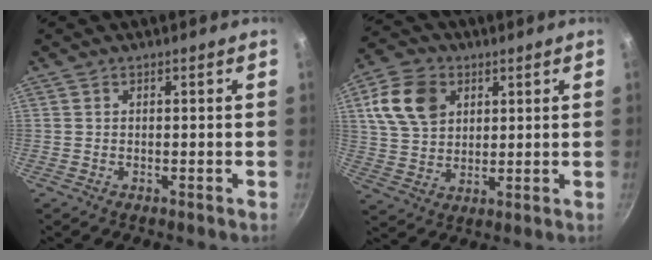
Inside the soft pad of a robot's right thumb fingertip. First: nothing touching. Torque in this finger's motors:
{"motor_torque": [-1.04, 1.32, 0.23, -0.17, 0.05]}